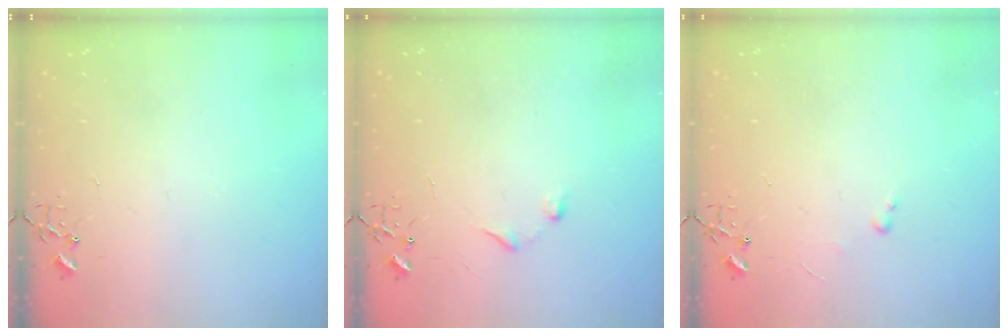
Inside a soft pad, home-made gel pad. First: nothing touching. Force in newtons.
{"total": 6.7, "press": 6.7, "slide": 0.7}
{"total": 2.4, "press": 2.3, "slide": 0.4}